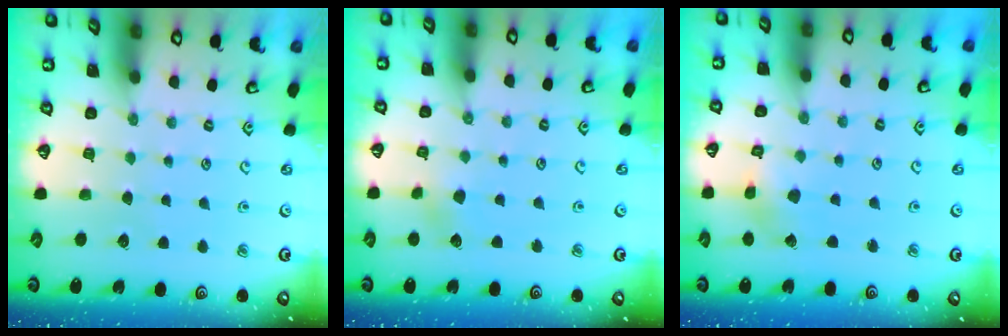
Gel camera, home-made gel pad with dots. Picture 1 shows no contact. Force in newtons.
{"total": 1.8, "press": 1.8, "slide": 0.2}
{"total": 2.6, "press": 2.5, "slide": 0.3}